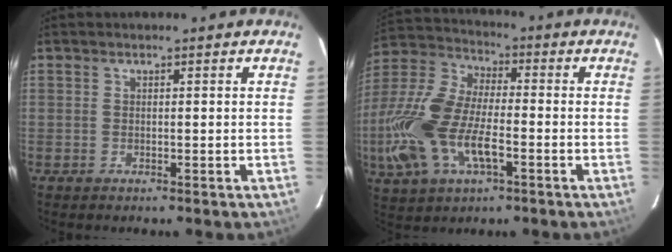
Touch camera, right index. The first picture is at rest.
{"total": 19.6, "force": [-5.2, 9.3, 16.4], "torque": [-0.370, -0.013, -0.096]}